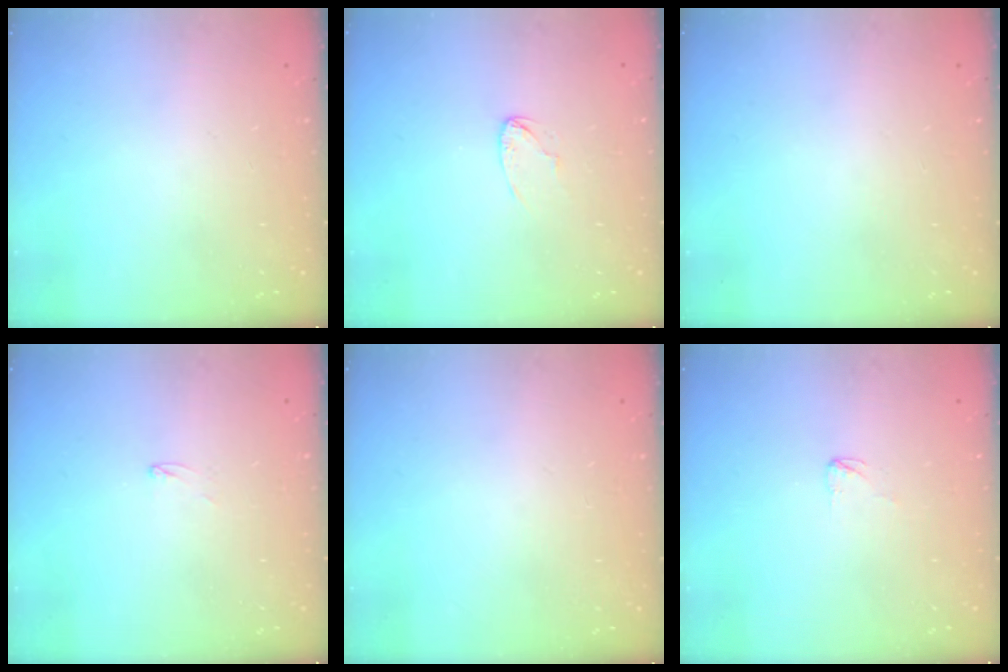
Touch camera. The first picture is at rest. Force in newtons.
{"total": 2.6, "press": 2.6, "slide": 0.2}
{"total": 0.0}
{"total": 2.6, "press": 2.6, "slide": 0.2}
{"total": 0.0}
{"total": 2.3, "press": 2.3, "slide": 0.2}